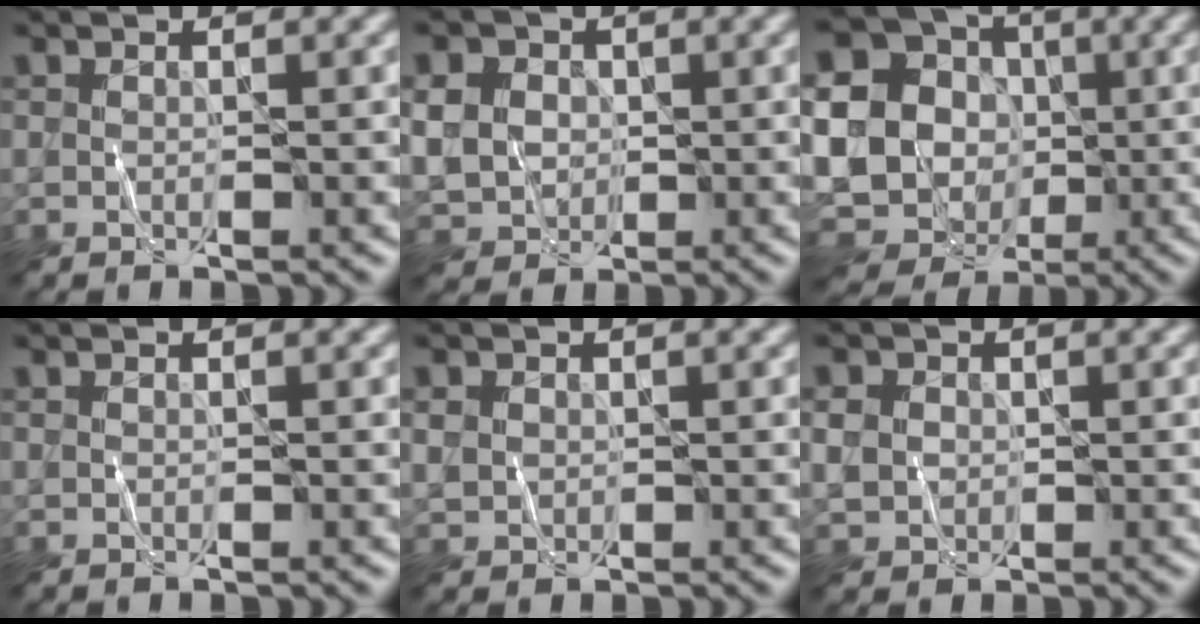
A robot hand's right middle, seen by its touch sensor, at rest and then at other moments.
{"total": 5.2, "force": [0.9, 4.5, 2.4], "torque": [-0.065, 0.009, 0.009]}
{"total": 20.9, "force": [0.2, 19.5, 7.6], "torque": [-0.209, 0.007, -0.035]}
{"total": 0.0}
{"total": 1.3, "force": [0.3, 1.2, 0.4], "torque": [-0.007, -0.002, 0.007]}
{"total": 2.1, "force": [0.2, 1.9, 0.9], "torque": [-0.019, -0.001, 0.005]}